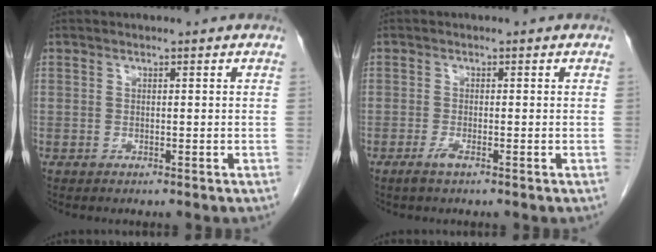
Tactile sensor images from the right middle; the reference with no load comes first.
{"total": 1.4, "force": [-0.9, 0.0, 1.0], "torque": [-0.026, -0.003, -0.020]}